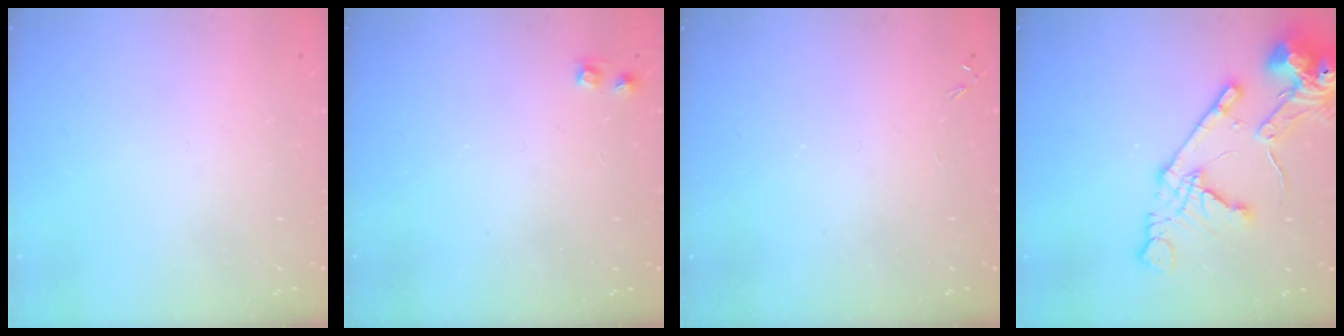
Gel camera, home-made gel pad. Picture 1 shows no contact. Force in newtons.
{"total": 3.6, "press": 3.6, "slide": 0.6}
{"total": 0.0}
{"total": 16.1, "press": 16.0, "slide": 1.8}